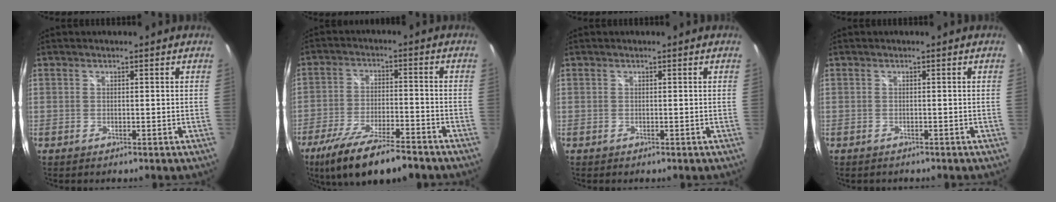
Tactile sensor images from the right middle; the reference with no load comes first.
{"total": 15.9, "force": [-12.2, 3.5, 9.5], "torque": [-0.196, -0.035, -0.205]}
{"total": 0.0}
{"total": 0.8, "force": [-0.7, 0.4, 0.1], "torque": [-0.007, -0.001, -0.009]}